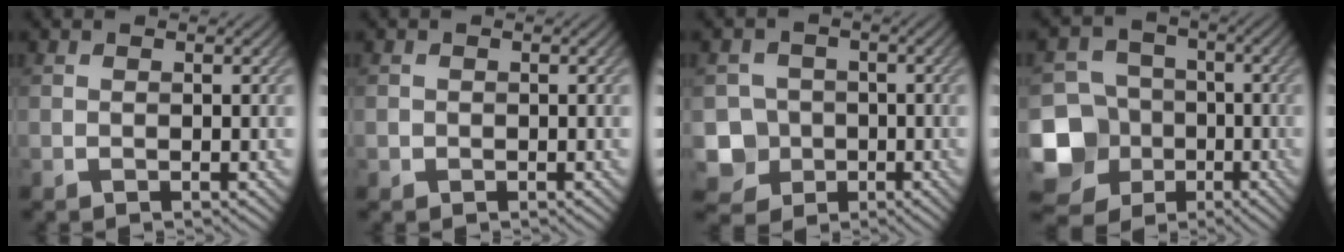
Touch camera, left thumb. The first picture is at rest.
{"total": 0.7, "force": [-0.2, 0.7, 0.0], "torque": [0.001, -0.005, -0.006]}
{"total": 6.4, "force": [-2.1, 5.8, 1.5], "torque": [-0.038, -0.013, -0.066]}
{"total": 15.2, "force": [-5.8, 13.3, 4.7], "torque": [-0.172, -0.042, -0.112]}